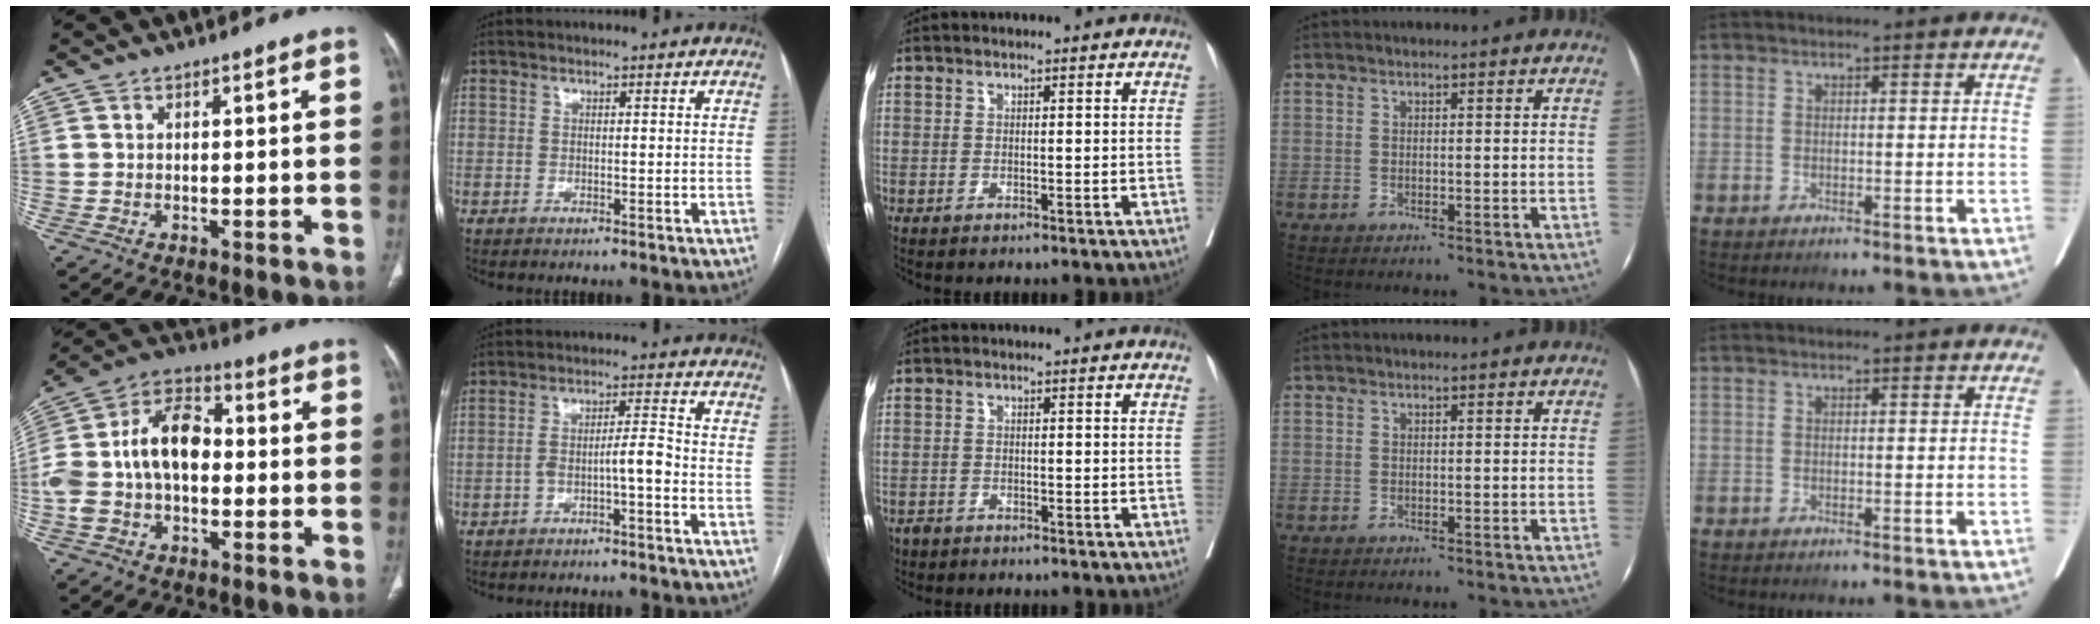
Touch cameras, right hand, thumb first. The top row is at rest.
{"thumb": {"total": 15.3, "force": [-0.7, 9.8, 11.7], "torque": [-0.217, 0.048, -0.023]}, "index": {"total": 4.5, "force": [-2.0, 0.5, 4.0], "torque": [-0.069, 0.019, -0.031]}, "middle": {"total": 1.9, "force": [-1.5, 1.2, 0.2], "torque": [-0.009, 0.001, -0.027]}}